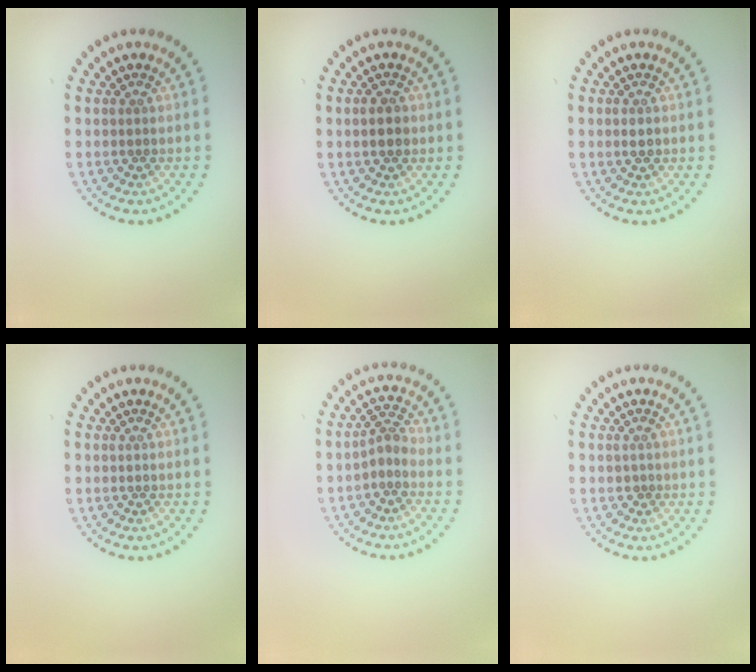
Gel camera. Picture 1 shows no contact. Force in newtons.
{"total": 1.7, "press": 1.7, "slide": 0.2}
{"total": 0.9, "press": 0.9, "slide": 0.2}
{"total": 0.0}
{"total": 1.8, "press": 1.4, "slide": 1.1}
{"total": 0.6, "press": 0.6, "slide": 0.2}